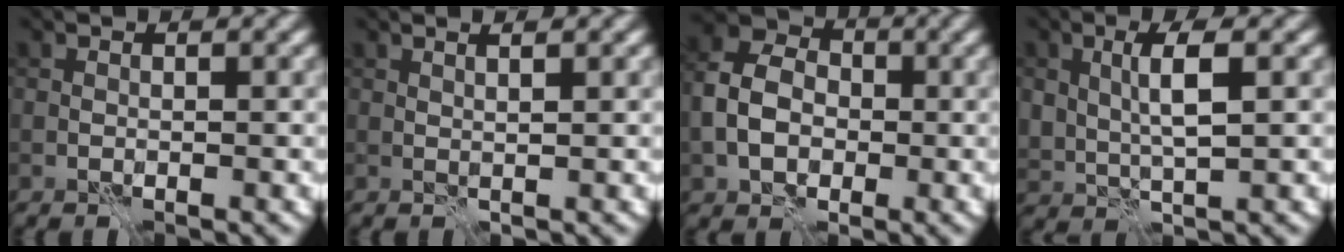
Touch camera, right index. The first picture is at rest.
{"total": 1.4, "force": [0.8, 0.3, 1.1], "torque": [-0.015, -0.002, 0.007]}
{"total": 6.3, "force": [-1.1, 4.9, 3.9], "torque": [-0.085, 0.008, -0.029]}
{"total": 3.6, "force": [1.0, 1.3, 3.2], "torque": [-0.067, 0.004, 0.021]}